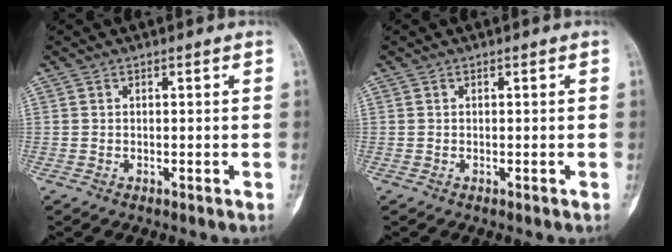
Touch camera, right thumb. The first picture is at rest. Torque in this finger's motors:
{"motor_torque": [0.41, 0.41, 0.00, 0.00, 0.02]}